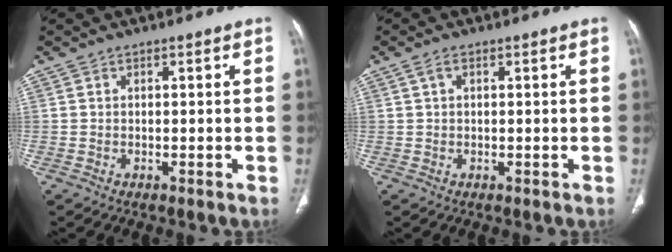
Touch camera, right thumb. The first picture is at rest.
{"total": 1.4, "force": [0.6, 0.7, 1.1], "torque": [-0.026, 0.011, 0.014]}